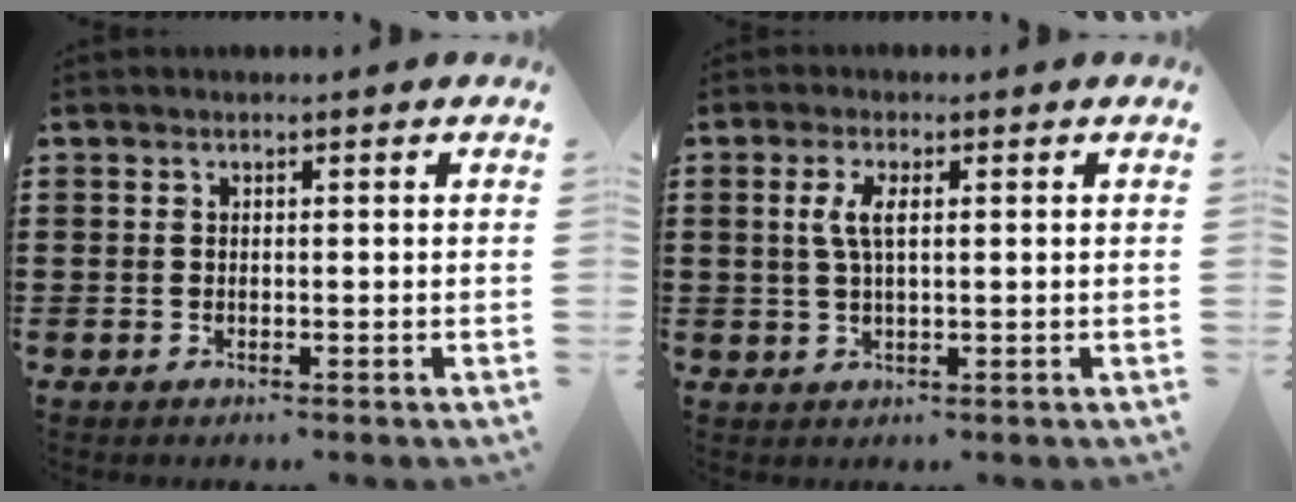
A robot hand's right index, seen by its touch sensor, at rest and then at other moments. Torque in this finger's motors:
{"motor_torque": [0.68, -0.08, 0.41, 0.13]}